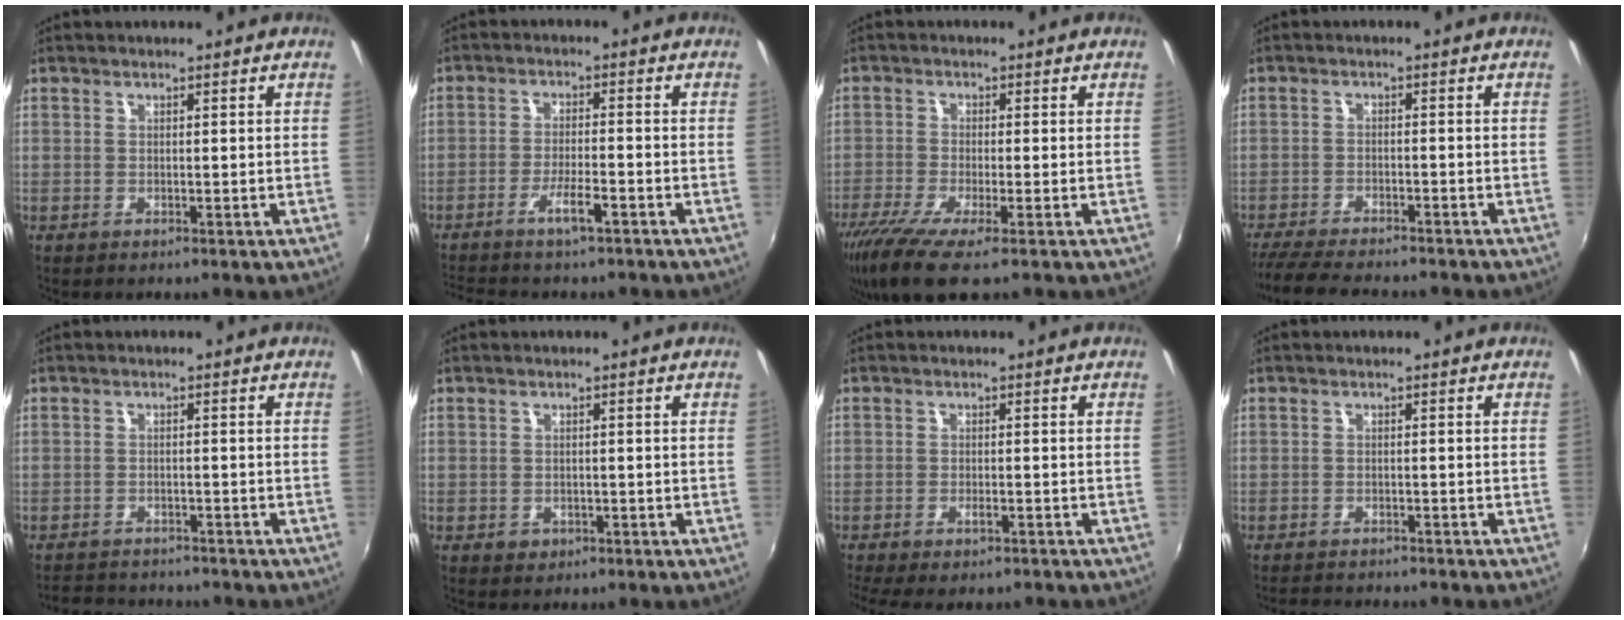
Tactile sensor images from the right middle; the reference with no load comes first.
{"total": 5.9, "force": [-4.5, 0.7, 3.7], "torque": [-0.087, 0.000, -0.080]}
{"total": 8.1, "force": [-5.4, 0.9, 5.9], "torque": [-0.141, -0.034, -0.100]}
{"total": 11.7, "force": [-10.4, 1.8, 5.1], "torque": [-0.118, -0.027, -0.167]}
{"total": 7.8, "force": [-7.2, 2.4, 2.1], "torque": [-0.062, -0.006, -0.107]}
{"total": 1.9, "force": [-0.9, 1.6, 0.6], "torque": [-0.013, -0.004, -0.010]}
{"total": 5.2, "force": [-4.0, 1.5, 2.9], "torque": [-0.075, -0.019, -0.066]}
{"total": 5.5, "force": [-5.1, 0.8, 1.7], "torque": [-0.047, -0.013, -0.078]}